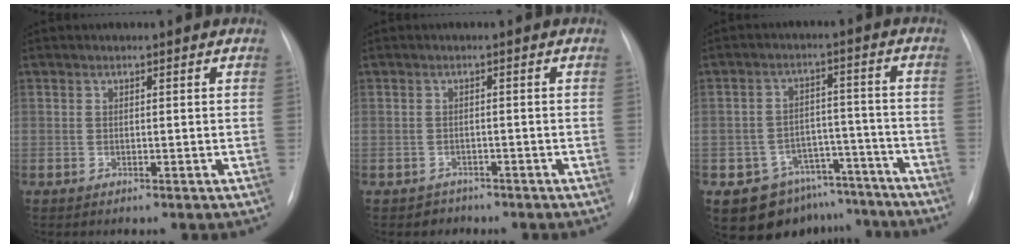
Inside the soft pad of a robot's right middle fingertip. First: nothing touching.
{"total": 1.9, "force": [-1.4, 1.2, -0.5], "torque": [-0.001, 0.005, -0.022]}
{"total": 10.5, "force": [-7.8, 6.7, 1.8], "torque": [-0.009, 0.052, -0.106]}